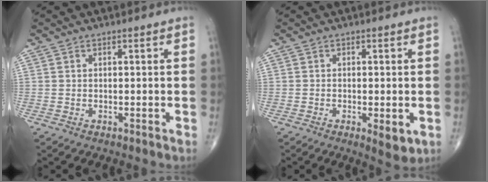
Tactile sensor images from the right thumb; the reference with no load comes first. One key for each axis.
{"total": 3.9, "fx": -1.0, "fy": 1.4, "fz": 3.5, "tx": -0.049, "ty": -0.010, "tz": -0.014}